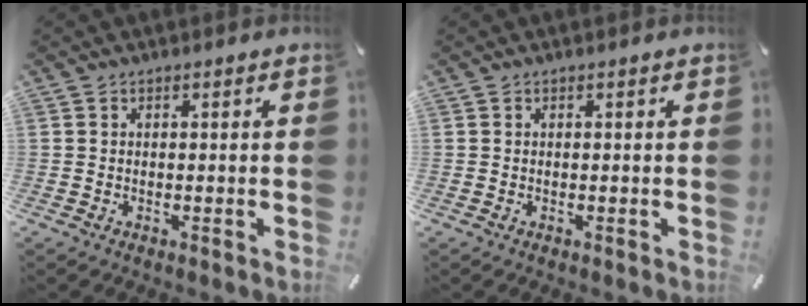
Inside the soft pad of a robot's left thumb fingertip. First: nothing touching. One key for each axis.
{"total": 0.0}